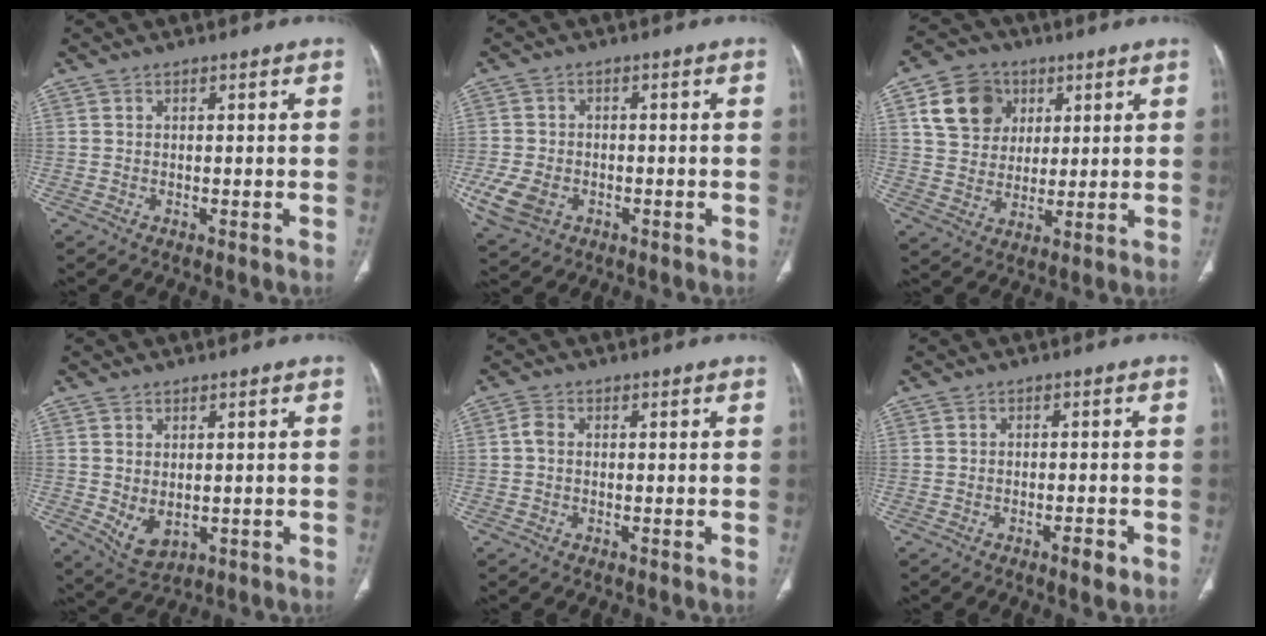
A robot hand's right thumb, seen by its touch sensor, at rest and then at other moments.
{"total": 7.6, "force": [-2.6, 5.6, 4.4], "torque": [-0.093, 0.006, -0.040]}
{"total": 12.1, "force": [4.6, 9.9, 5.3], "torque": [-0.069, -0.003, 0.084]}
{"total": 5.2, "force": [-0.4, 3.4, 3.9], "torque": [-0.066, -0.009, 0.013]}
{"total": 1.7, "force": [-0.1, 1.1, 1.2], "torque": [-0.025, 0.003, -0.007]}
{"total": 2.9, "force": [-1.5, 0.9, 2.2], "torque": [-0.031, 0.004, -0.024]}